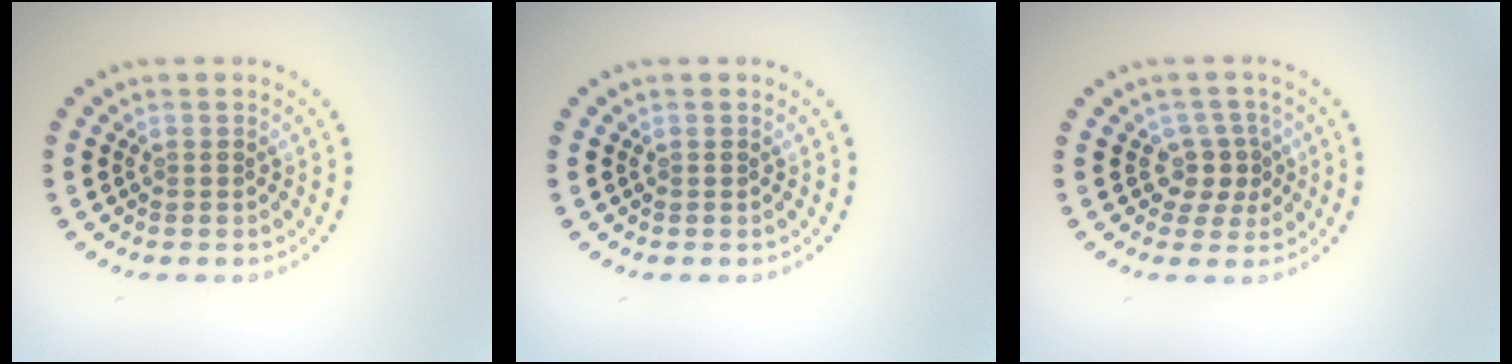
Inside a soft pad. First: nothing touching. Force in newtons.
{"total": 0.0}
{"total": 2.4, "press": 1.8, "slide": 1.5}